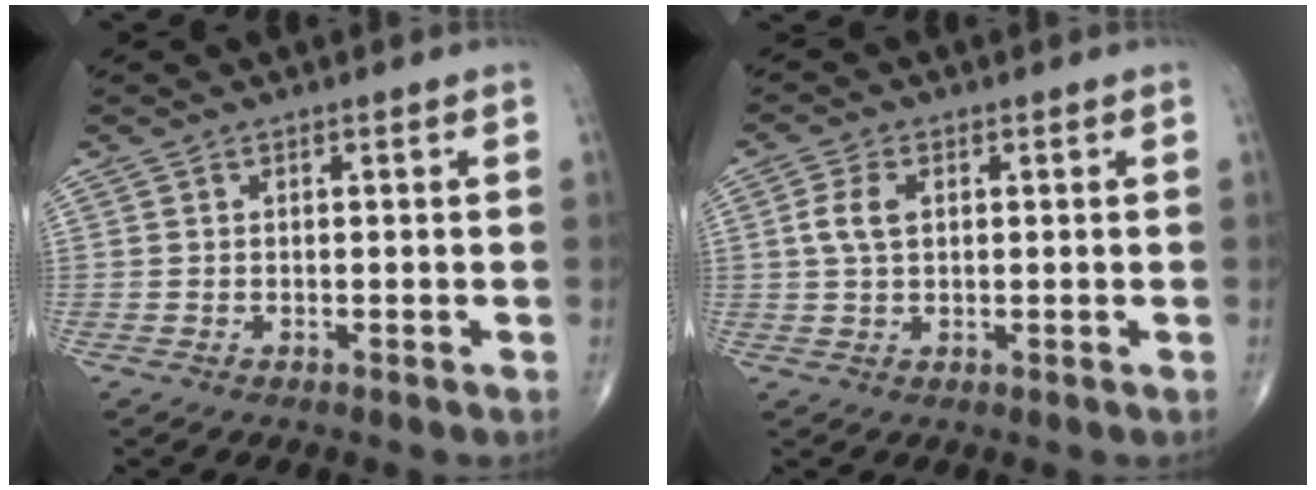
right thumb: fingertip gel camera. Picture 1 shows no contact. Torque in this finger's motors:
{"motor_torque": [0.07, 0.01, 1.13, 0.15, 0.14]}